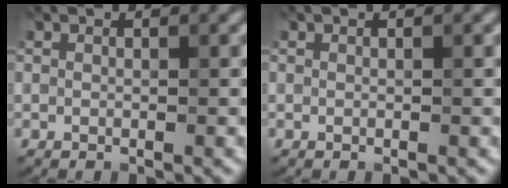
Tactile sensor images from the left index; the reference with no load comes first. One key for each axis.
{"total": 0.0}